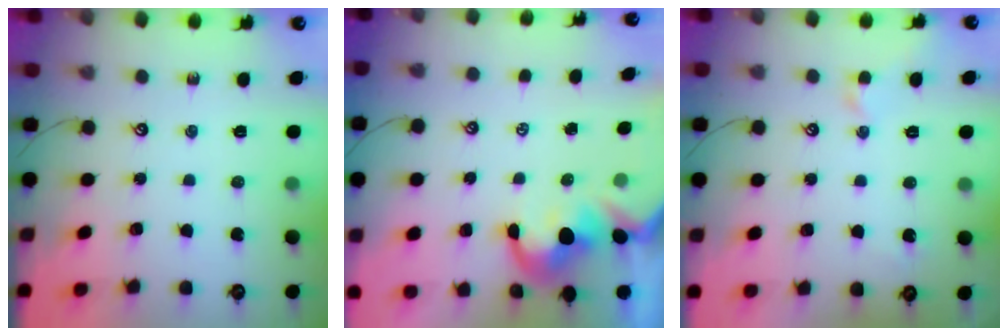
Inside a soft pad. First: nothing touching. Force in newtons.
{"total": 3.0, "press": 2.8, "slide": 1.1}
{"total": 1.5, "press": 1.4, "slide": 0.3}